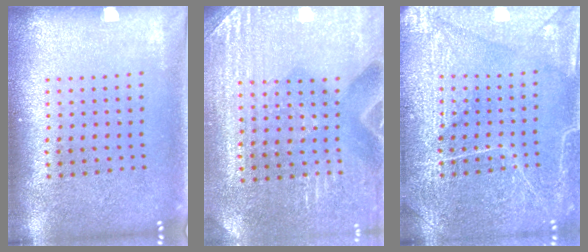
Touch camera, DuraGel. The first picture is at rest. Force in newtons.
{"total": 3.0, "press": 2.9, "slide": 0.2}
{"total": 5.3, "press": 5.2, "slide": 0.6}